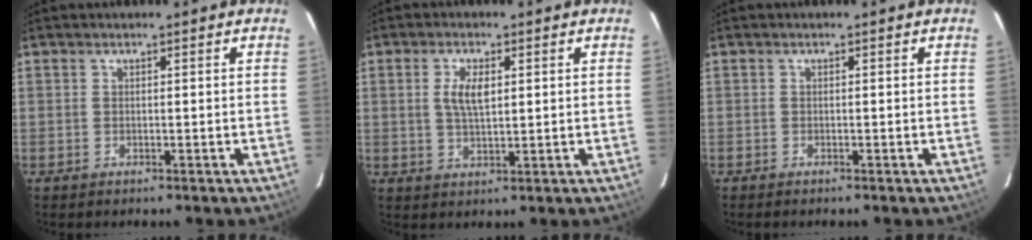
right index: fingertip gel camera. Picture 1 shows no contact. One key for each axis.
{"total": 4.8, "fx": 1.1, "fy": 2.0, "fz": 4.2, "tx": -0.079, "ty": 0.003, "tz": 0.021}
{"total": 0.5, "fx": -0.5, "fy": 0.0, "fz": 0.2, "tx": -0.002, "ty": -0.001, "tz": -0.009}